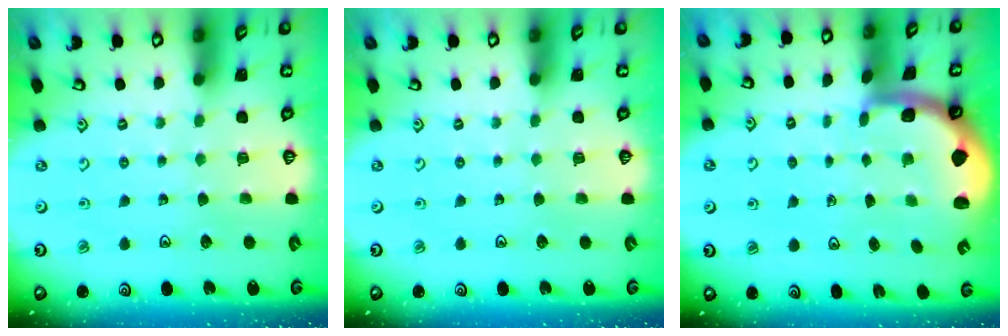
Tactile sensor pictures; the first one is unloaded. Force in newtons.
{"total": 0.0}
{"total": 1.3, "press": 1.3, "slide": 0.3}